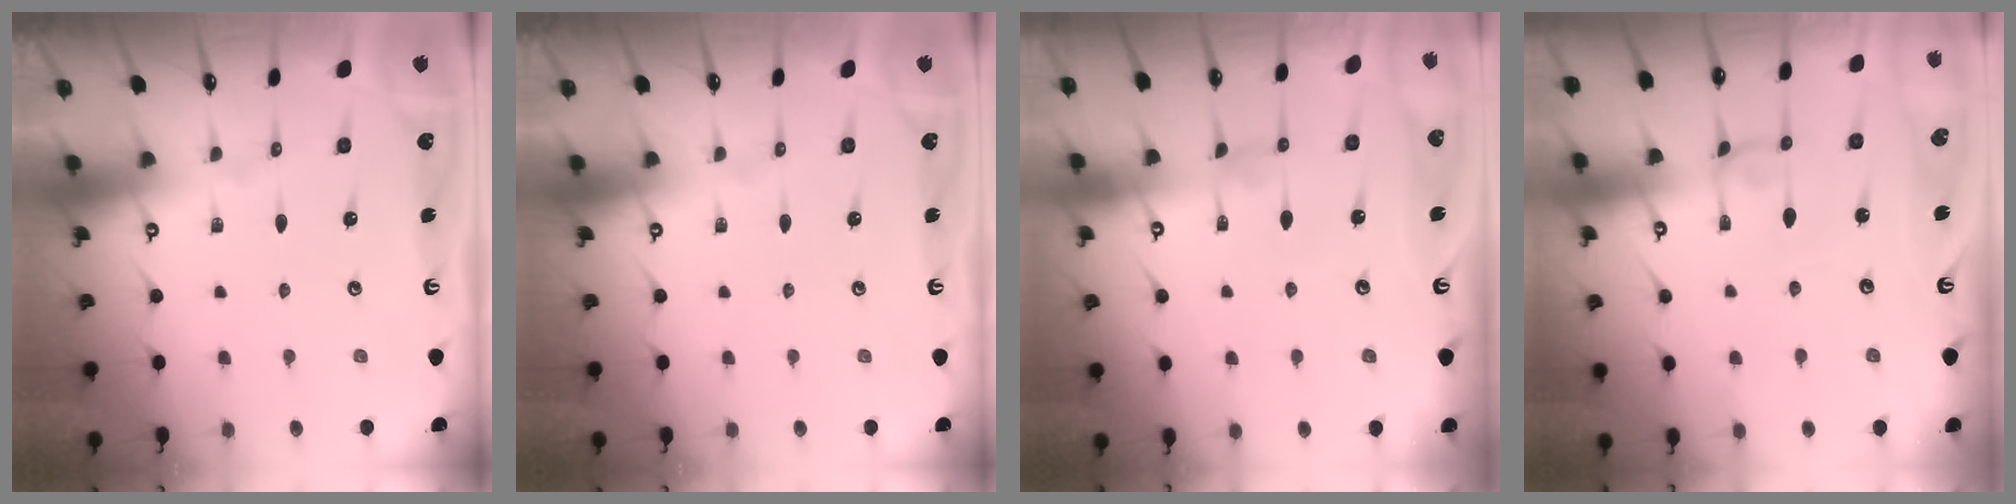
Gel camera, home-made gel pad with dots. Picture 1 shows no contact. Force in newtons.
{"total": 0.0}
{"total": 0.7, "press": 0.4, "slide": 0.5}
{"total": 0.0}